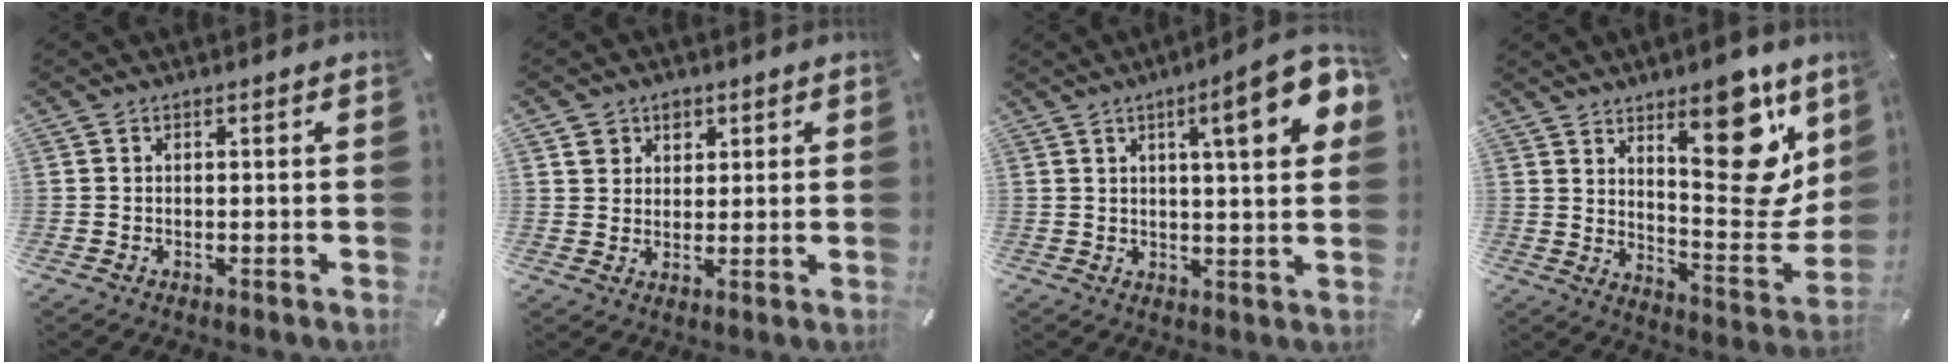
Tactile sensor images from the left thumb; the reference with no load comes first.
{"total": 4.3, "force": [2.0, 3.8, 0.4], "torque": [0.010, -0.004, 0.030]}
{"total": 13.5, "force": [5.7, 3.0, 11.9], "torque": [-0.164, -0.023, 0.081]}
{"total": 18.8, "force": [10.7, 7.7, 13.5], "torque": [-0.149, -0.091, 0.171]}